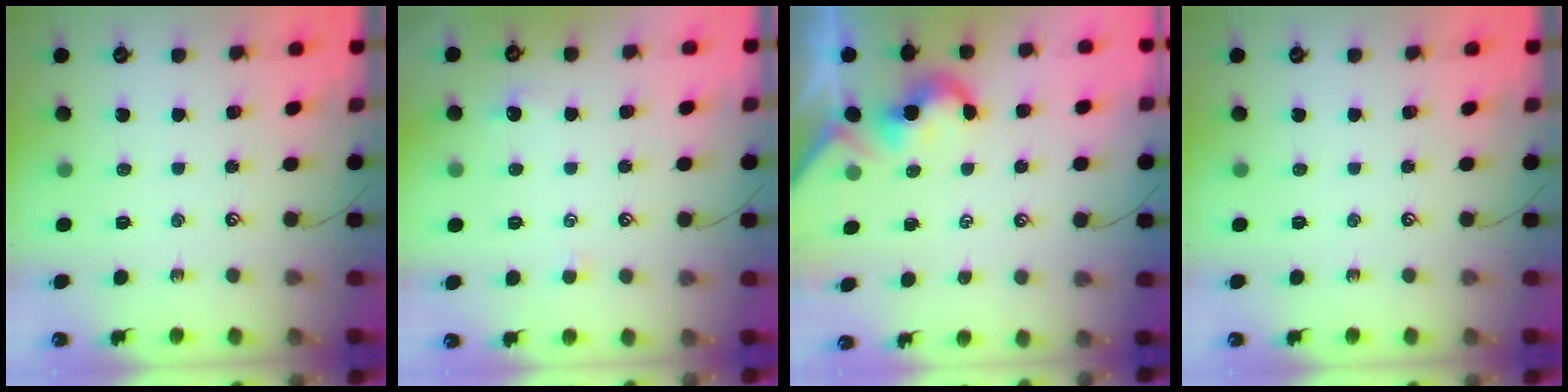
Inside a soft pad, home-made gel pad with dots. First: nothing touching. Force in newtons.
{"total": 0.8, "press": 0.7, "slide": 0.5}
{"total": 2.0, "press": 1.9, "slide": 0.5}
{"total": 0.0}